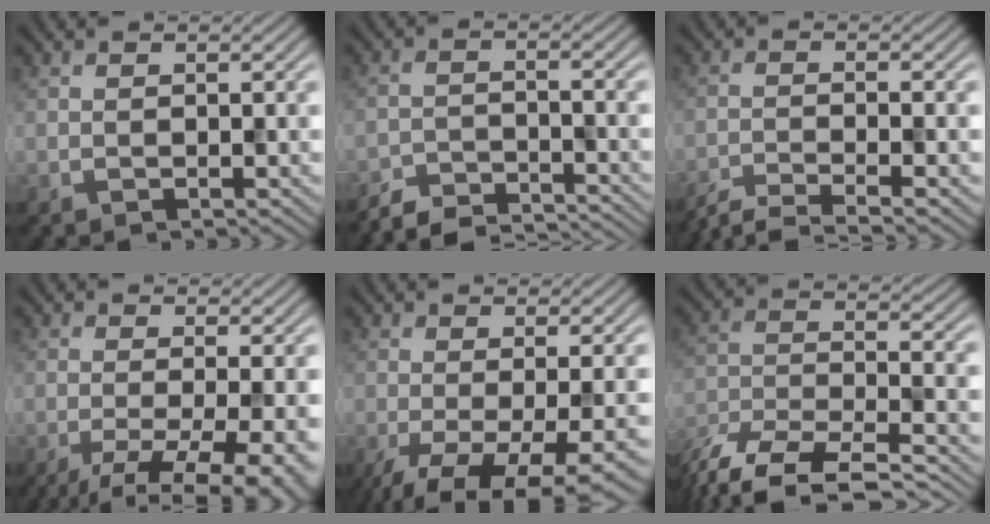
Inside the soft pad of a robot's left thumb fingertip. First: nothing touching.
{"total": 5.9, "force": [-5.6, 0.8, 1.3], "torque": [-0.029, -0.005, -0.105]}
{"total": 5.4, "force": [-4.5, 0.7, 2.9], "torque": [-0.053, -0.007, -0.092]}
{"total": 9.2, "force": [-3.3, 2.8, 8.1], "torque": [-0.132, -0.015, -0.039]}
{"total": 8.9, "force": [-3.5, 2.8, 7.7], "torque": [-0.139, -0.022, -0.050]}
{"total": 10.5, "force": [-8.6, 3.0, 5.1], "torque": [-0.111, -0.013, -0.164]}